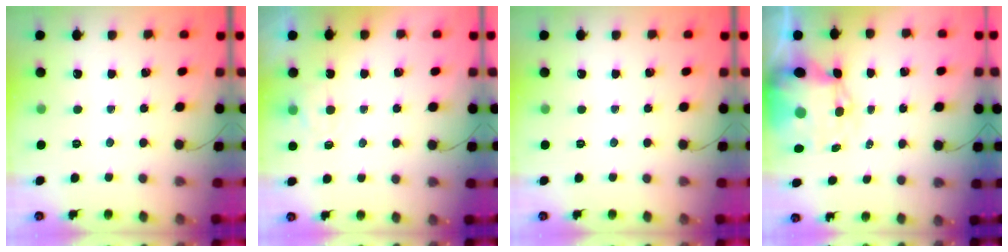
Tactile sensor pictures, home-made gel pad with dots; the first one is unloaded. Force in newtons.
{"total": 2.9, "press": 2.5, "slide": 1.5}
{"total": 0.0}
{"total": 11.4, "press": 11.1, "slide": 2.7}